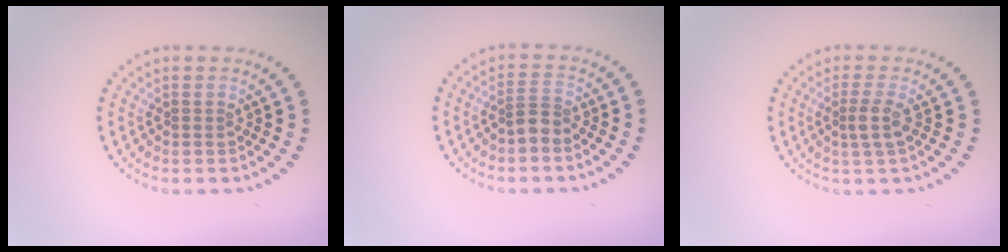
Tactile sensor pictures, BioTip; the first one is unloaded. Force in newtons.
{"total": 2.0, "press": 1.5, "slide": 1.2}
{"total": 1.8, "press": 1.5, "slide": 1.1}